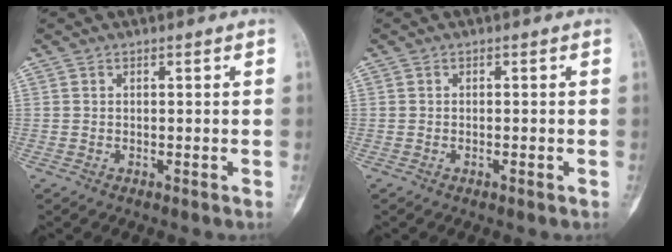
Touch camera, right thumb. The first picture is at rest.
{"total": 0.9, "force": [-0.4, 0.3, 0.8], "torque": [-0.015, 0.002, -0.005]}